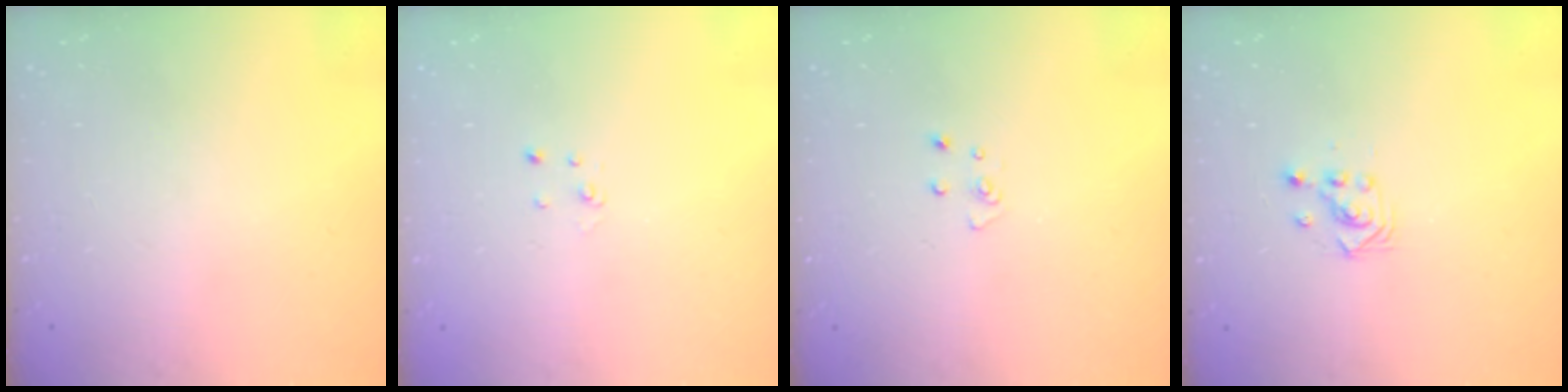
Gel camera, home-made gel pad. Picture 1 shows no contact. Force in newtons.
{"total": 2.0, "press": 2.0, "slide": 0.2}
{"total": 3.0, "press": 3.0, "slide": 0.3}
{"total": 2.9, "press": 2.9, "slide": 0.3}